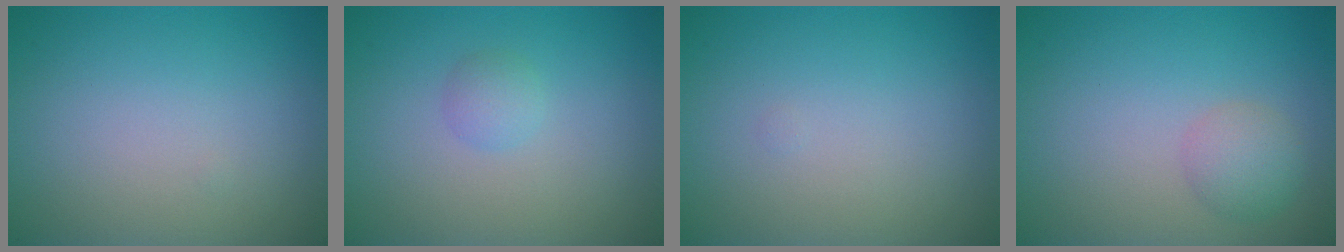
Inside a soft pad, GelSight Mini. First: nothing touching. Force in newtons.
{"total": 1.2, "press": 1.2, "slide": 0.1}
{"total": 0.0}
{"total": 2.2, "press": 2.2, "slide": 0.0}